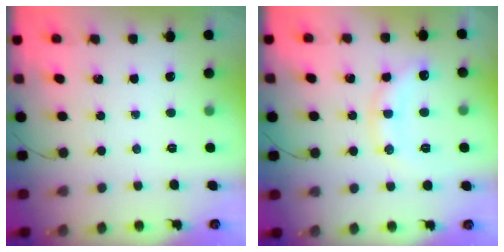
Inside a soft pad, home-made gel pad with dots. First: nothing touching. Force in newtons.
{"total": 14.4, "press": 14.4, "slide": 0.6}